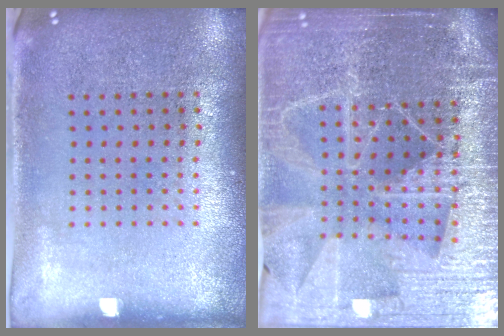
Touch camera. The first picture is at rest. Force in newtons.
{"total": 5.5, "press": 4.9, "slide": 2.5}